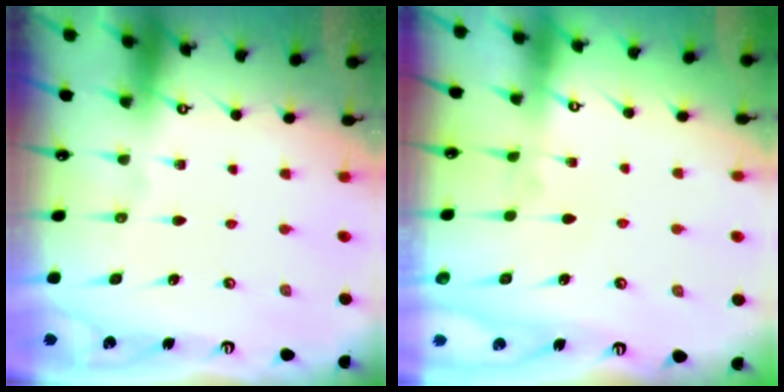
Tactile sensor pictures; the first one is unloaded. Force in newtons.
{"total": 4.6, "press": 4.6, "slide": 0.3}